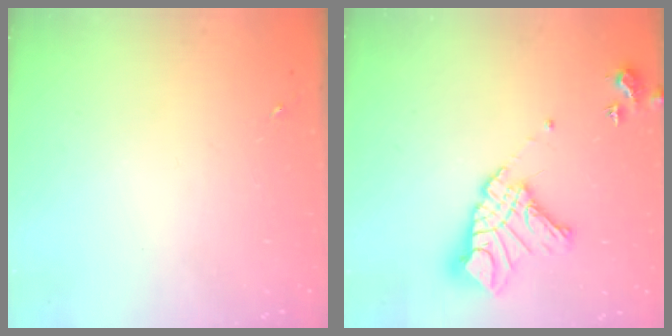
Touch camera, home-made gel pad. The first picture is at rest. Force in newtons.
{"total": 16.3, "press": 16.2, "slide": 2.0}